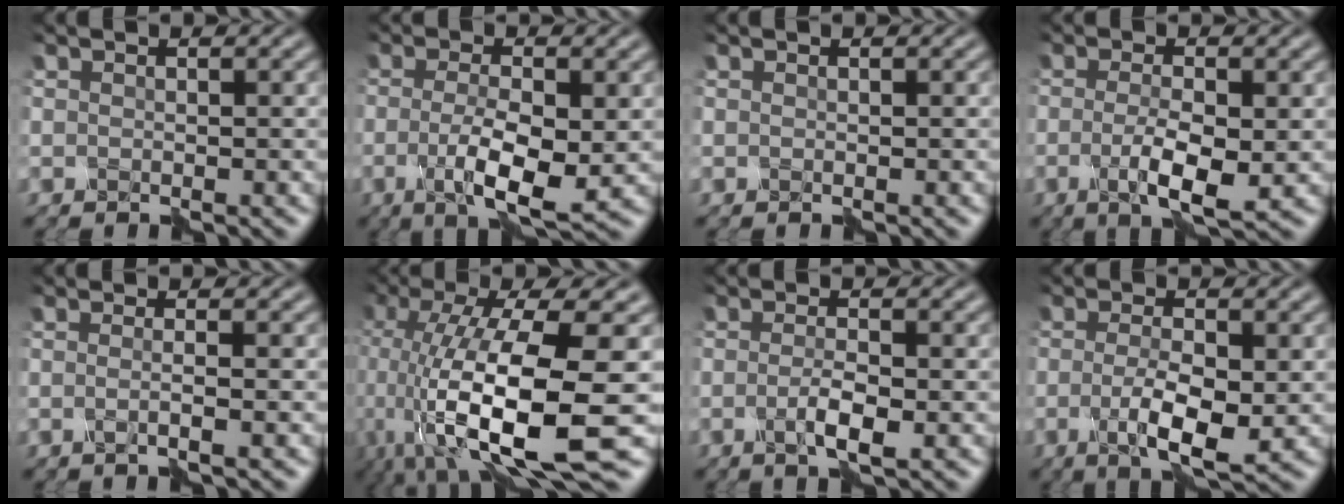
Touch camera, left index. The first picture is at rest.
{"total": 5.8, "force": [-1.1, 1.6, 5.4], "torque": [-0.105, -0.006, -0.018]}
{"total": 0.0}
{"total": 4.5, "force": [-0.9, 1.0, 4.2], "torque": [-0.084, -0.005, -0.016]}
{"total": 1.9, "force": [0.0, 0.5, 1.8], "torque": [-0.019, -0.005, -0.019]}
{"total": 14.6, "force": [-3.1, 4.1, 13.7], "torque": [-0.253, -0.012, -0.045]}
{"total": 2.5, "force": [-0.7, 0.4, 2.4], "torque": [-0.050, 0.001, -0.013]}
{"total": 5.0, "force": [-1.0, 1.3, 4.7], "torque": [-0.092, -0.006, -0.016]}